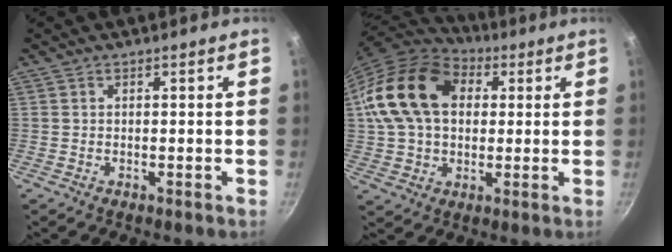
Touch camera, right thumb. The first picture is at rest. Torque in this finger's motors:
{"motor_torque": [1.24, 3.56, 1.07, -0.90, 0.18]}